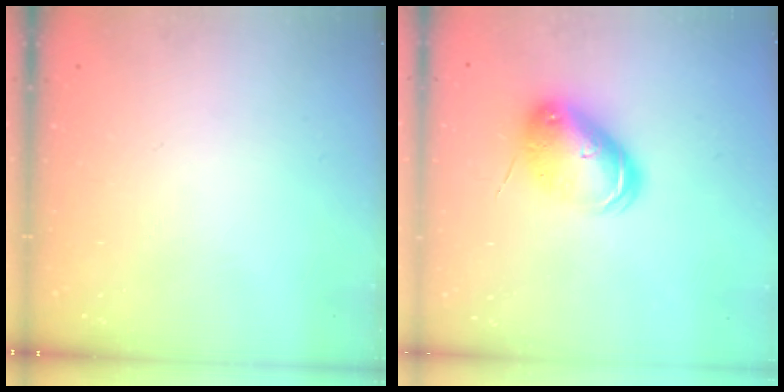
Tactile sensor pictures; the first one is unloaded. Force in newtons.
{"total": 8.9, "press": 8.8, "slide": 1.4}